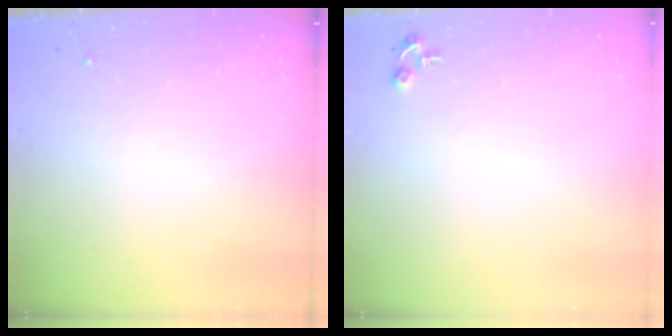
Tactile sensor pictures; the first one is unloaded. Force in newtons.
{"total": 4.7, "press": 4.7, "slide": 0.2}